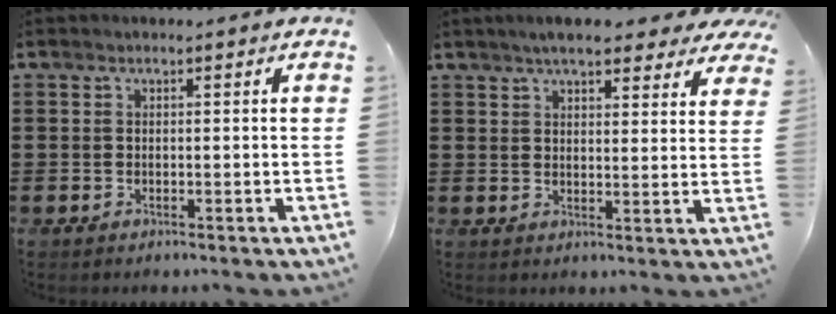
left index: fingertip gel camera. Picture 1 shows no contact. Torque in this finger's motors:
{"motor_torque": [1.63, 0.51, 1.06, 0.19]}